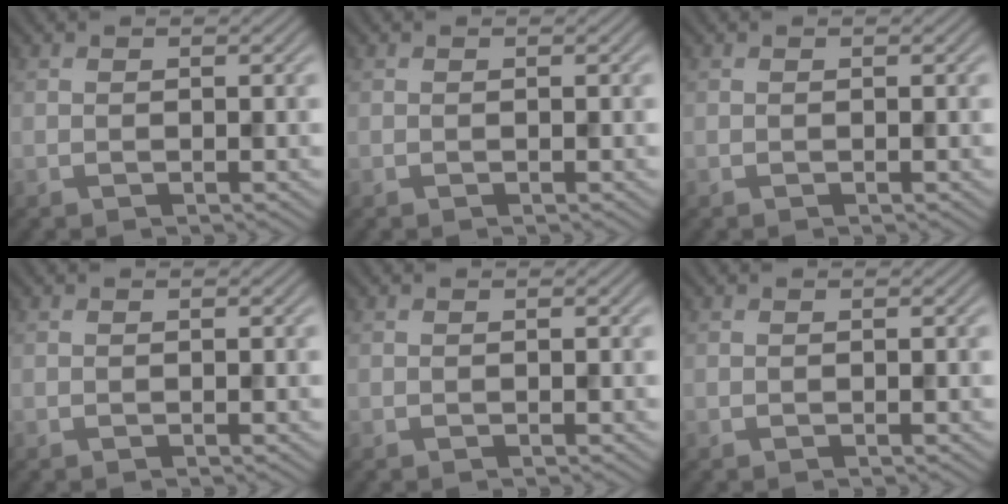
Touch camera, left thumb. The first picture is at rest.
{"total": 0.0}
{"total": 0.0}
{"total": 0.0}
{"total": 0.0}
{"total": 0.0}